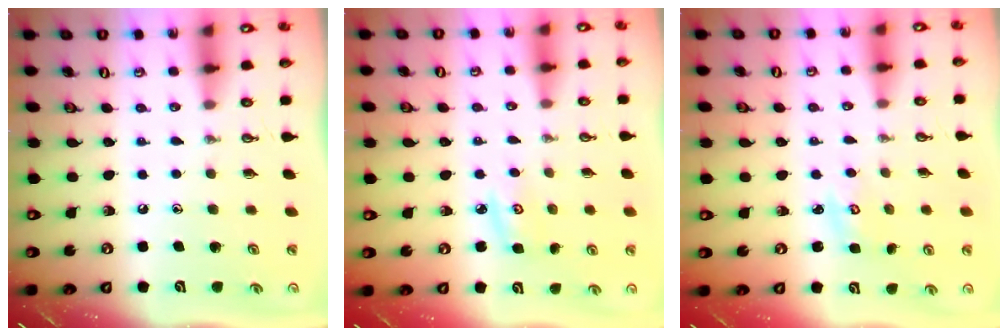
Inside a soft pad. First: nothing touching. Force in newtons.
{"total": 4.9, "press": 4.8, "slide": 0.6}
{"total": 2.7, "press": 2.7, "slide": 0.3}